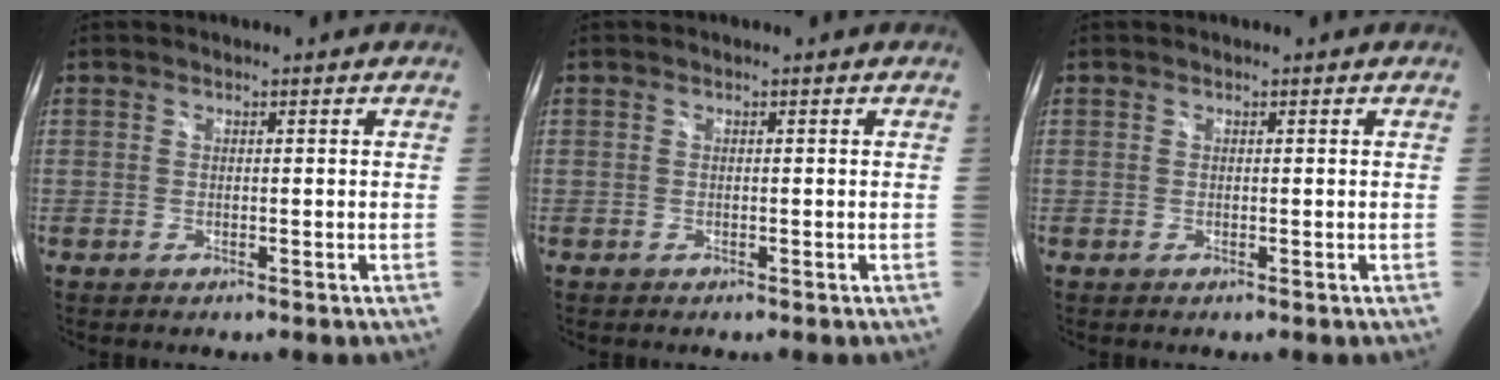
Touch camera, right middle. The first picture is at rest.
{"total": 0.0}
{"total": 0.0}